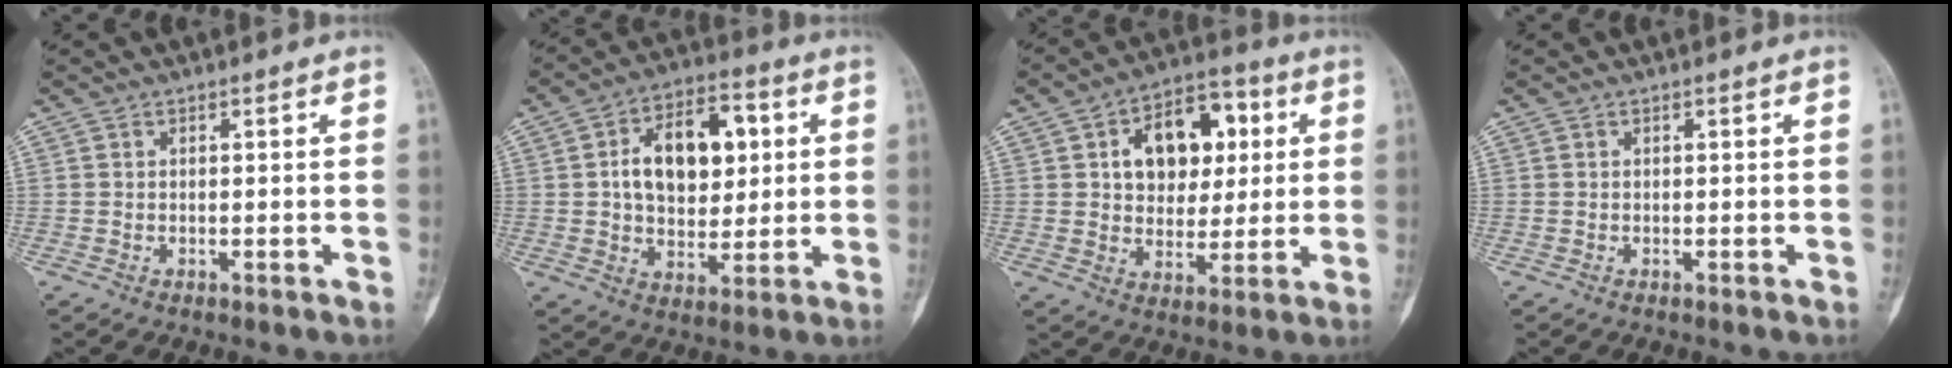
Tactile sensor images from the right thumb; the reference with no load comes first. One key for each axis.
{"total": 15.6, "fx": 2.9, "fy": 9.8, "fz": 11.8, "tx": -0.147, "ty": 0.009, "tz": 0.044}
{"total": 15.1, "fx": 3.7, "fy": 10.4, "fz": 10.3, "tx": -0.107, "ty": 0.010, "tz": 0.056}
{"total": 0.0}